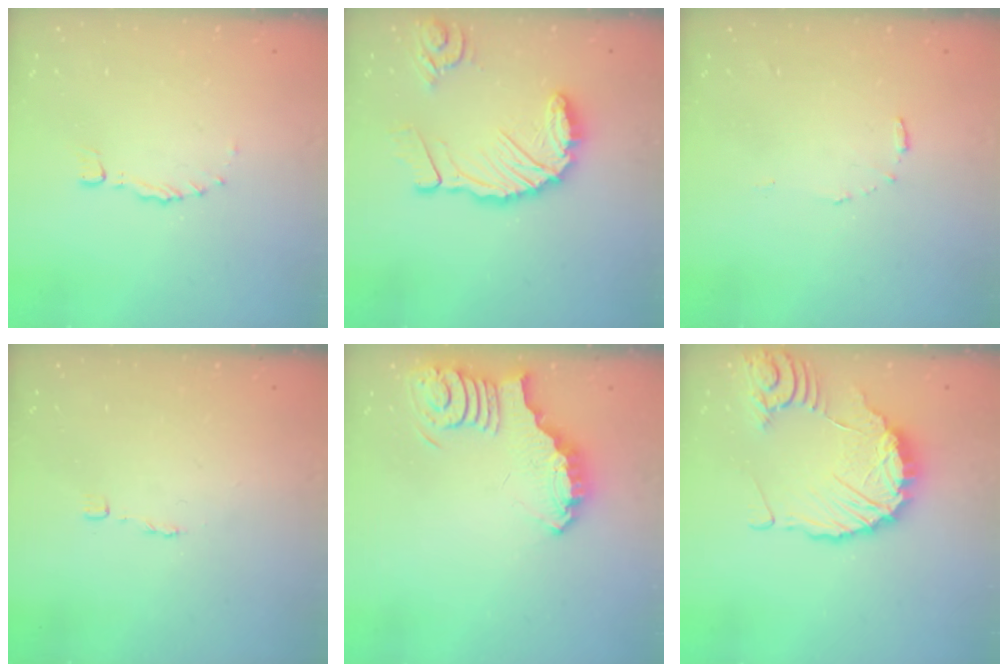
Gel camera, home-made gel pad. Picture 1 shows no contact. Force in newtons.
{"total": 15.3, "press": 15.2, "slide": 1.8}
{"total": 4.4, "press": 4.4, "slide": 0.2}
{"total": 1.8, "press": 1.8, "slide": 0.1}
{"total": 3.6, "press": 3.5, "slide": 0.6}
{"total": 13.0, "press": 12.9, "slide": 1.7}